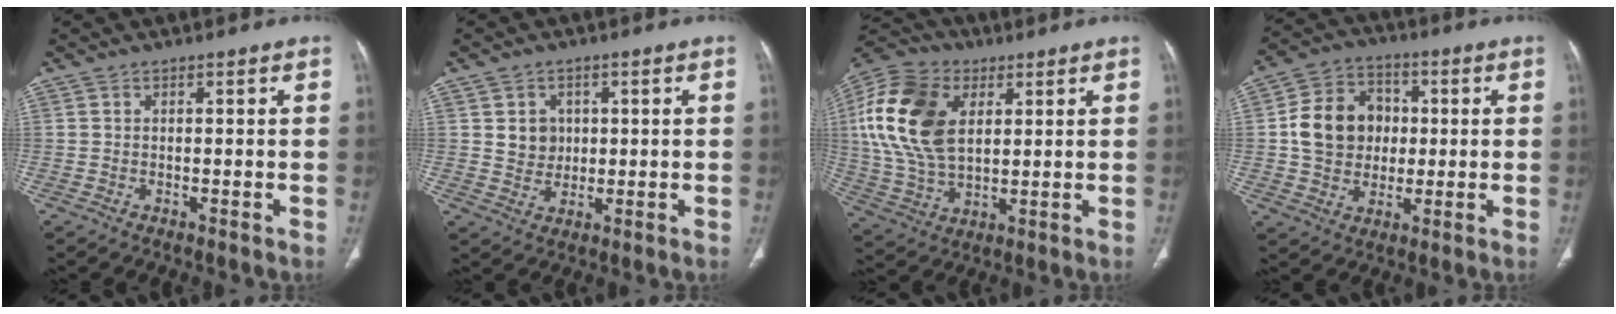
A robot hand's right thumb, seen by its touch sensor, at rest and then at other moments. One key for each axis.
{"total": 3.7, "fx": 0.6, "fy": 3.4, "fz": 1.3, "tx": 0.000, "ty": 0.002, "tz": 0.012}
{"total": 19.0, "fx": 5.0, "fy": 12.1, "fz": 13.7, "tx": -0.270, "ty": -0.003, "tz": 0.091}
{"total": 13.0, "fx": 0.8, "fy": 11.0, "fz": 6.9, "tx": -0.093, "ty": 0.016, "tz": 0.013}